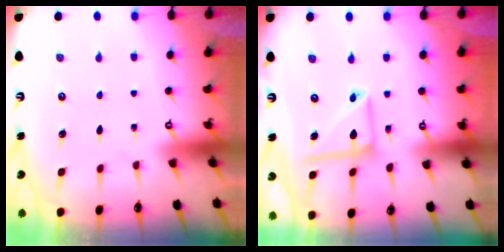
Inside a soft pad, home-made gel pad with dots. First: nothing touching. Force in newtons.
{"total": 10.6, "press": 10.5, "slide": 1.0}